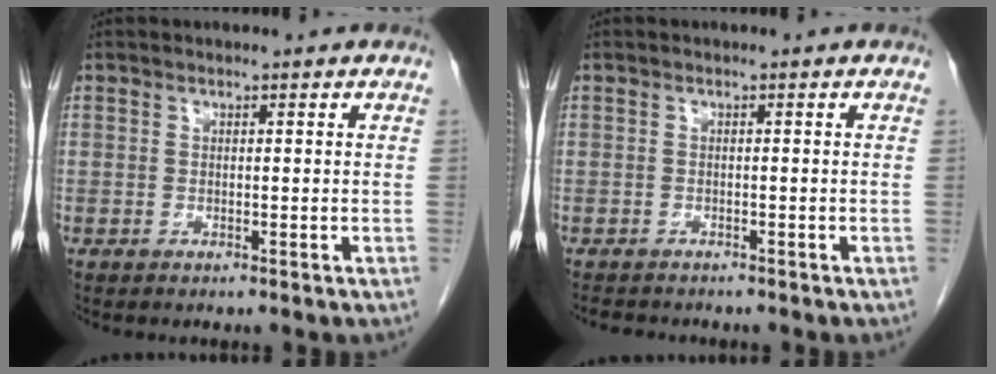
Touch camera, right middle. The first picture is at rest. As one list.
[{"total": 3.0, "force": [-2.6, 1.1, 0.8], "torque": [-0.016, -0.006, -0.036]}]